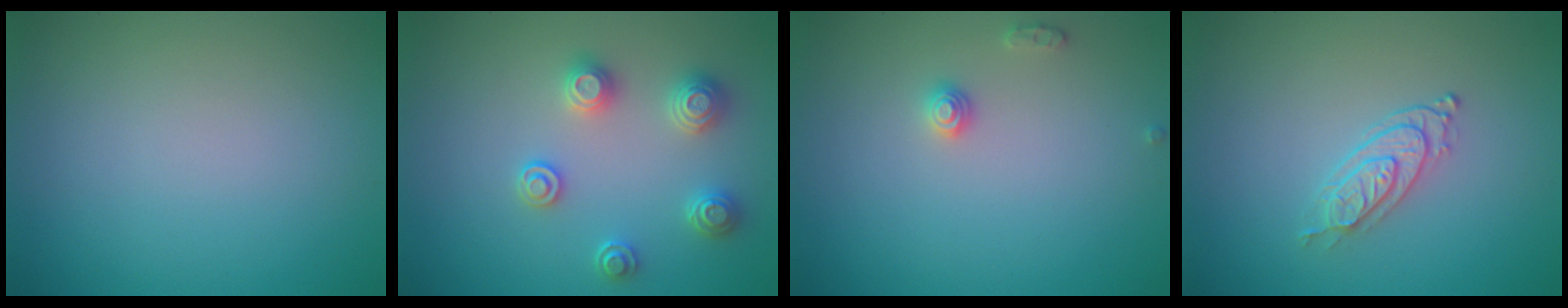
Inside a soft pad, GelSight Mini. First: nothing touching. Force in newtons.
{"total": 3.1, "press": 3.0, "slide": 0.8}
{"total": 1.2, "press": 1.2, "slide": 0.0}
{"total": 2.5, "press": 2.1, "slide": 1.4}